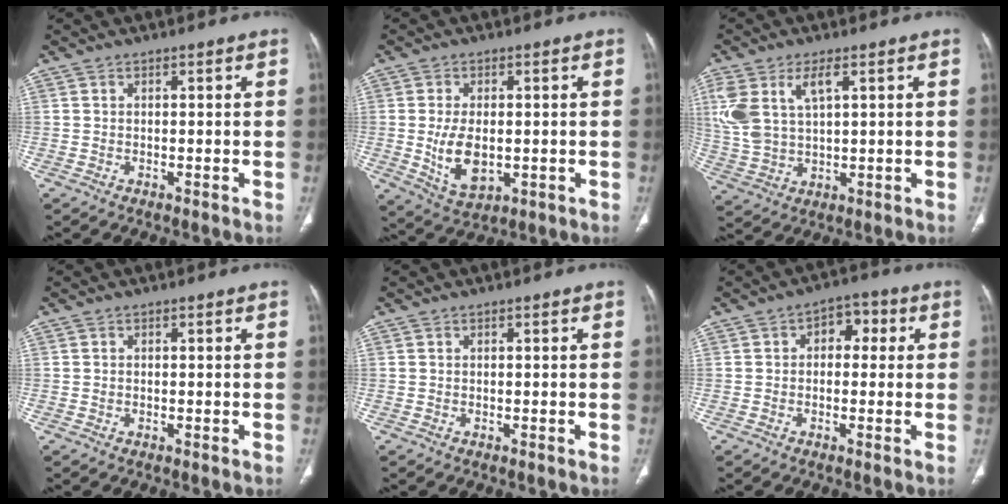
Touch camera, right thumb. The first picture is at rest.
{"total": 8.3, "force": [-0.7, 4.8, 6.8], "torque": [-0.118, -0.011, 0.000]}
{"total": 11.2, "force": [4.0, 5.7, 8.8], "torque": [-0.203, 0.000, 0.091]}
{"total": 0.0}
{"total": 0.0}
{"total": 5.5, "force": [1.1, 3.8, 3.8], "torque": [-0.021, 0.016, 0.006]}